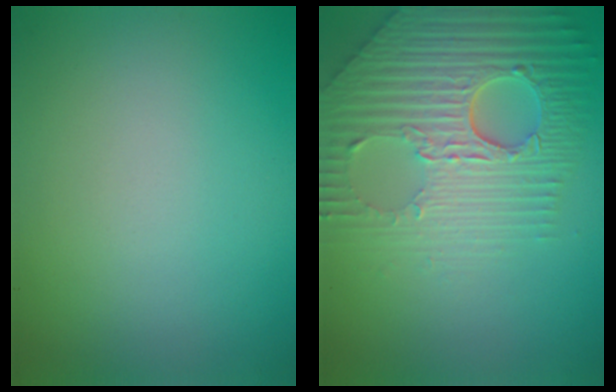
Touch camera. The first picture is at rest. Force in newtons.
{"total": 8.9, "press": 6.0, "slide": 6.6}